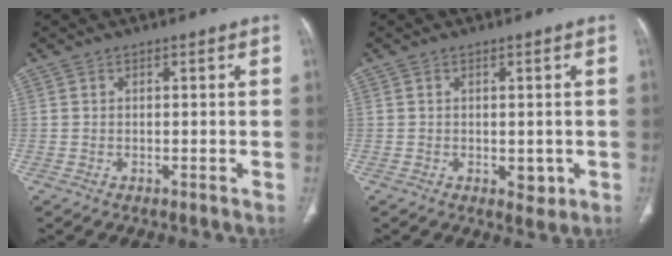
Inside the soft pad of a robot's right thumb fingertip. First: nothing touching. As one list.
[{"total": 2.6, "force": [-0.5, 1.7, 1.9], "torque": [-0.013, -0.003, 0.000]}]